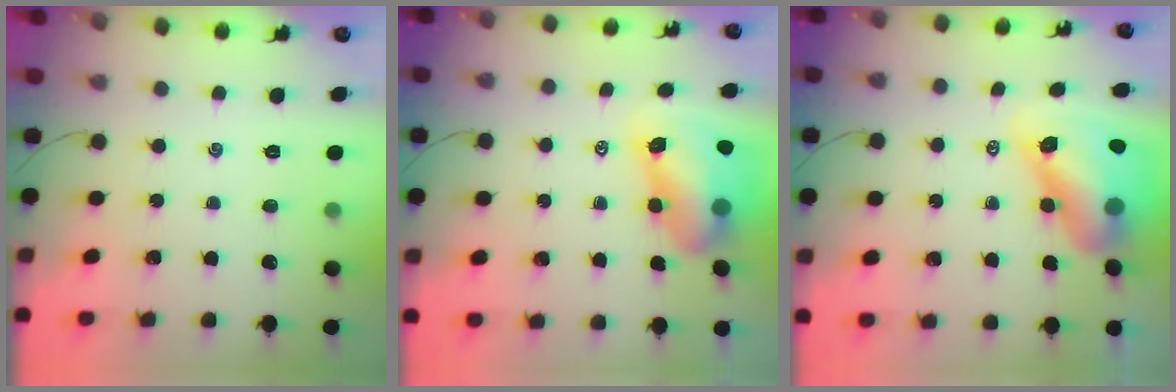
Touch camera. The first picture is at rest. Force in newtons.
{"total": 10.0, "press": 9.6, "slide": 2.8}
{"total": 12.6, "press": 12.1, "slide": 3.7}